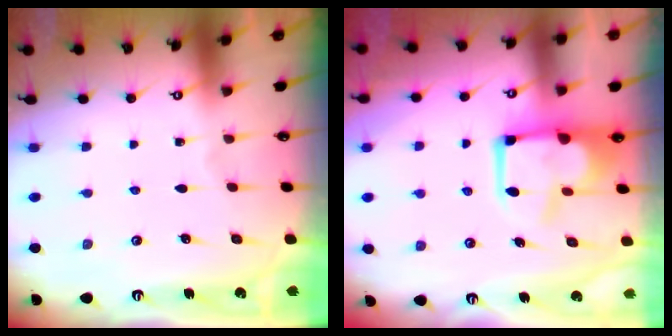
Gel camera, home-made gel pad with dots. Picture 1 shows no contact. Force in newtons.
{"total": 10.9, "press": 10.9, "slide": 0.7}